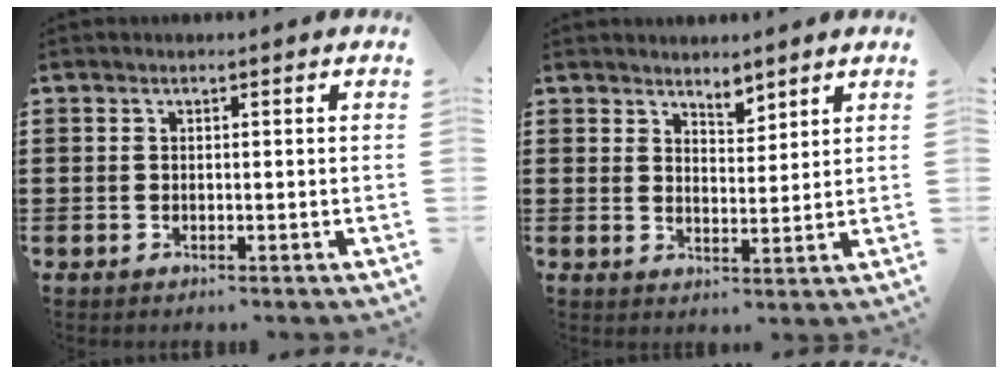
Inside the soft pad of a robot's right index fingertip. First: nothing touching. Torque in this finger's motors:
{"motor_torque": [-0.59, 0.31, 0.11, -0.01]}